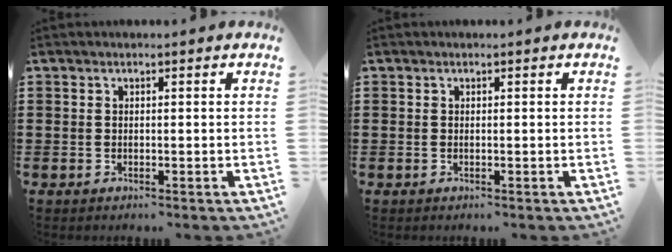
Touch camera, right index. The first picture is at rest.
{"total": 0.0}